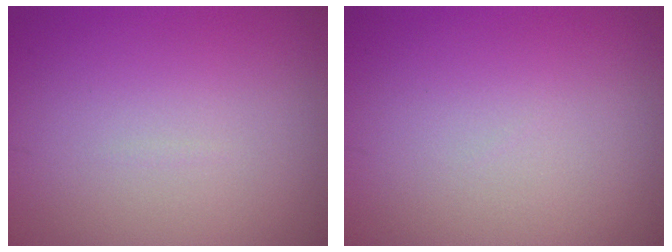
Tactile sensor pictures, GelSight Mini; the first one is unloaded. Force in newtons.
{"total": 0.0}